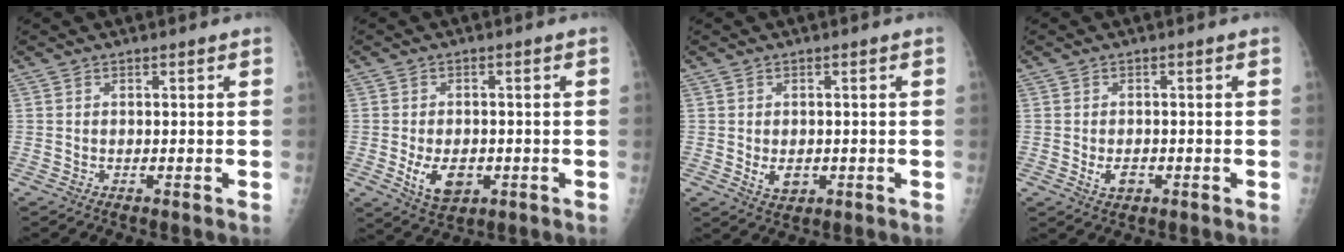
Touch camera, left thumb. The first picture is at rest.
{"total": 6.9, "force": [-1.7, 4.4, 5.0], "torque": [-0.074, -0.004, -0.018]}
{"total": 3.5, "force": [-0.5, 2.5, 2.4], "torque": [-0.029, -0.003, 0.002]}
{"total": 2.9, "force": [-0.8, 1.9, 2.0], "torque": [-0.028, 0.001, -0.007]}